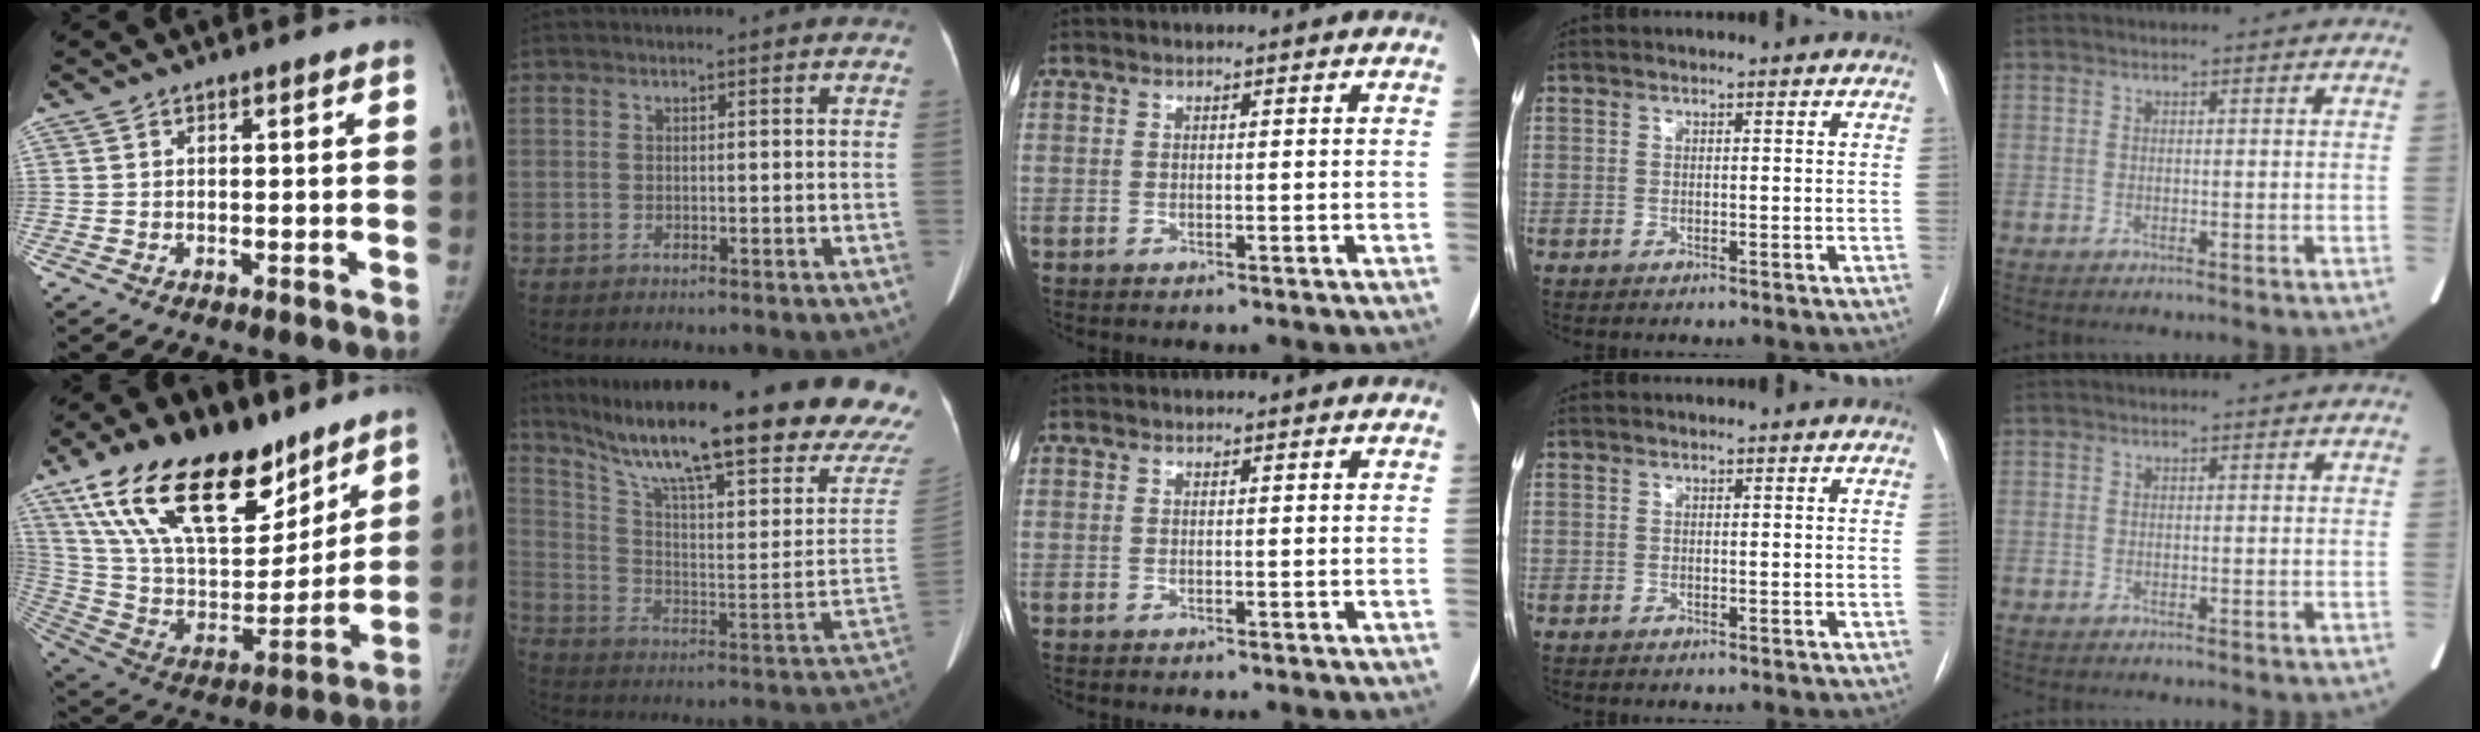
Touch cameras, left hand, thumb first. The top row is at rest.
{"thumb": {"total": 30.3, "force": [19.0, 14.8, 18.3], "torque": [-0.284, -0.037, 0.328]}, "index": {"total": 30.6, "force": [23.7, 2.4, 19.2], "torque": [-0.322, -0.059, 0.330]}}